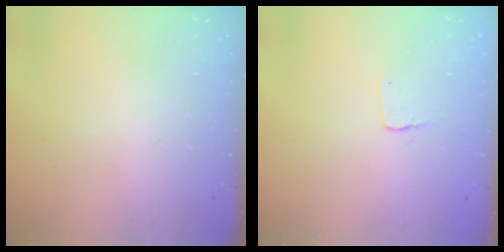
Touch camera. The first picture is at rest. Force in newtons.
{"total": 2.9, "press": 2.9, "slide": 0.2}